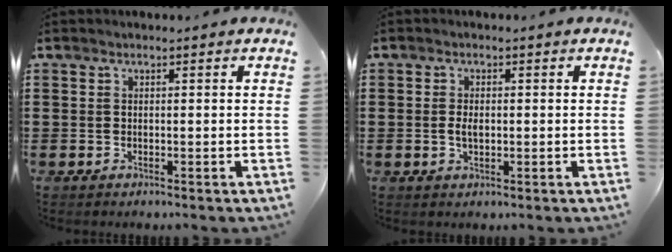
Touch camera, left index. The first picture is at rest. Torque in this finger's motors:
{"motor_torque": [2.14, 0.00, 0.03, 0.06]}